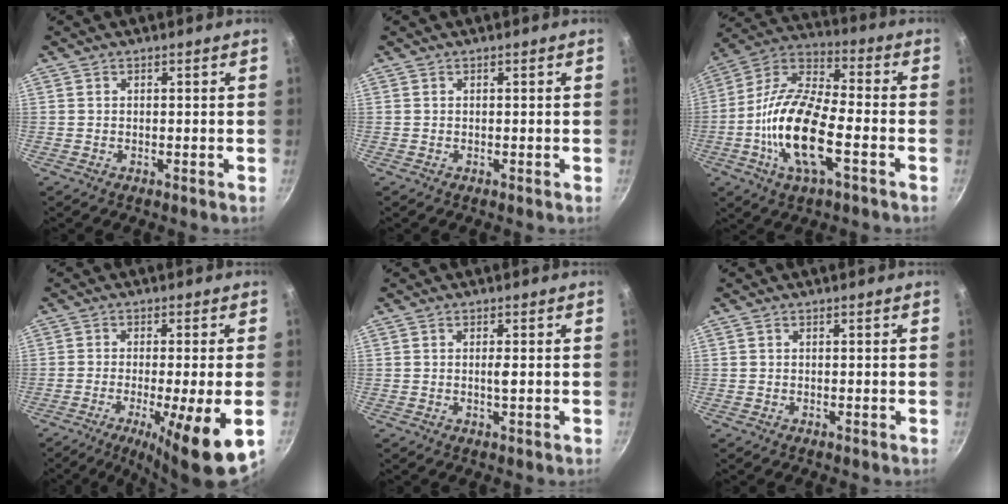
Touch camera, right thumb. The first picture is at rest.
{"total": 0.0}
{"total": 18.1, "force": [-5.1, 7.2, 15.8], "torque": [-0.303, 0.031, -0.118]}
{"total": 12.4, "force": [-4.2, 1.7, 11.5], "torque": [-0.189, -0.004, -0.063]}
{"total": 1.5, "force": [0.0, 0.2, 1.5], "torque": [-0.032, -0.001, -0.002]}
{"total": 0.0}